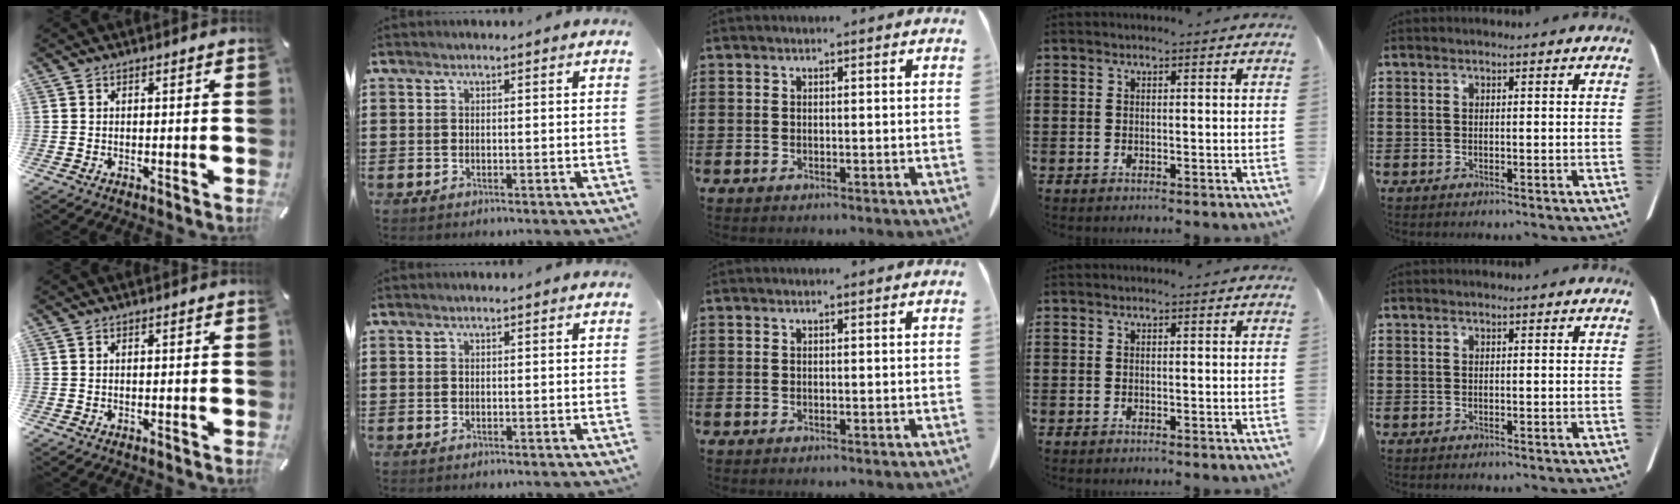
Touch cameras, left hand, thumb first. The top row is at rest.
{}